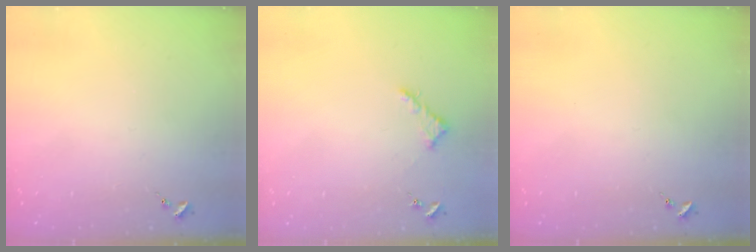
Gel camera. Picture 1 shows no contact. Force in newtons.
{"total": 5.6, "press": 5.6, "slide": 0.6}
{"total": 0.0}